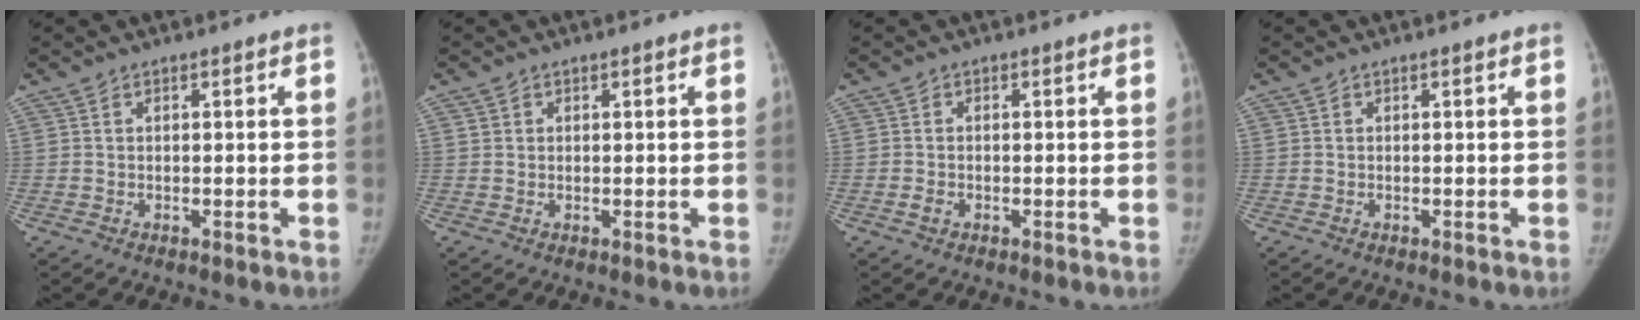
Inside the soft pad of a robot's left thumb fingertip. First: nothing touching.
{"total": 1.0, "force": [0.4, 0.8, 0.3], "torque": [0.002, 0.002, 0.011]}
{"total": 1.3, "force": [-0.6, 1.0, 0.7], "torque": [-0.012, 0.002, -0.012]}
{"total": 0.0}